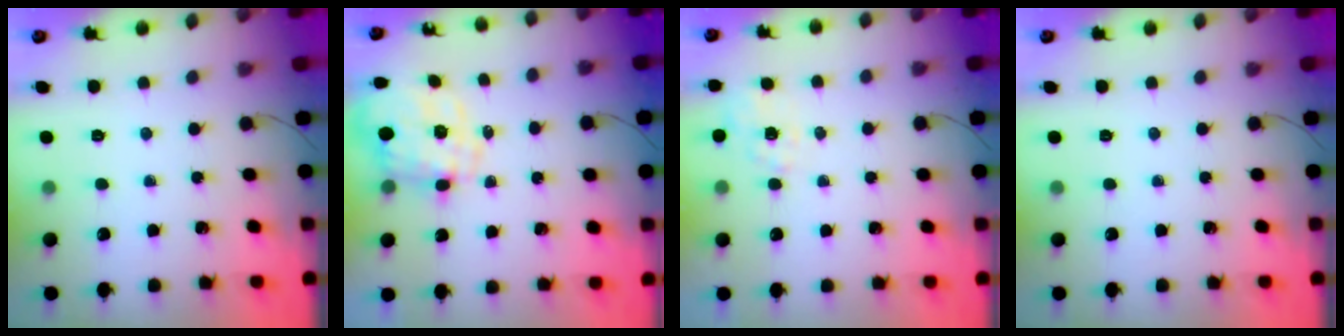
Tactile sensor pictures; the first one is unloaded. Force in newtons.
{"total": 4.2, "press": 3.7, "slide": 2.0}
{"total": 2.5, "press": 1.9, "slide": 1.6}
{"total": 0.0}